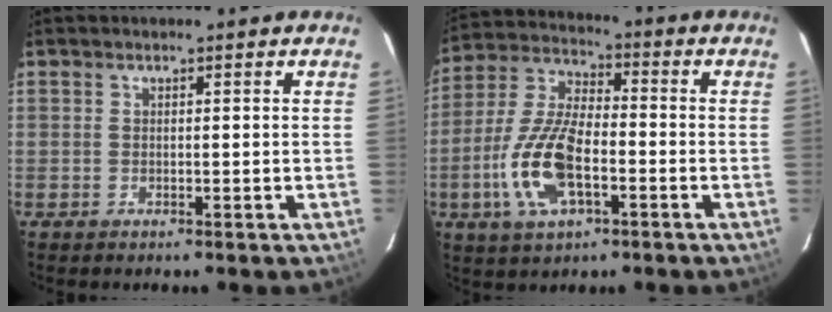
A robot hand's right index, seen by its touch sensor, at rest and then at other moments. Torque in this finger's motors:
{"motor_torque": [1.64, -0.50, 0.42, 0.13]}